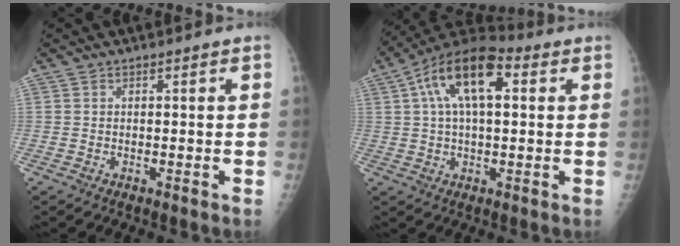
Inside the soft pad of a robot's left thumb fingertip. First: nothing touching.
{"total": 15.2, "force": [4.4, 7.4, 12.5], "torque": [-0.204, 0.024, 0.067]}